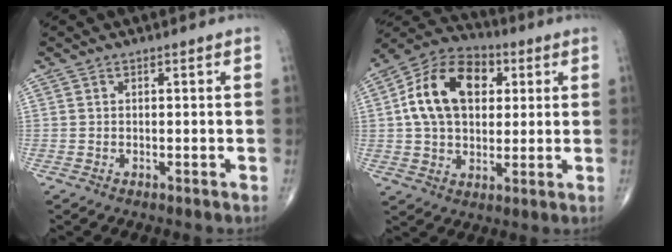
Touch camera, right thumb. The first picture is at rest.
{"total": 16.7, "force": [3.7, 11.2, 11.8], "torque": [-0.183, 0.012, 0.057]}